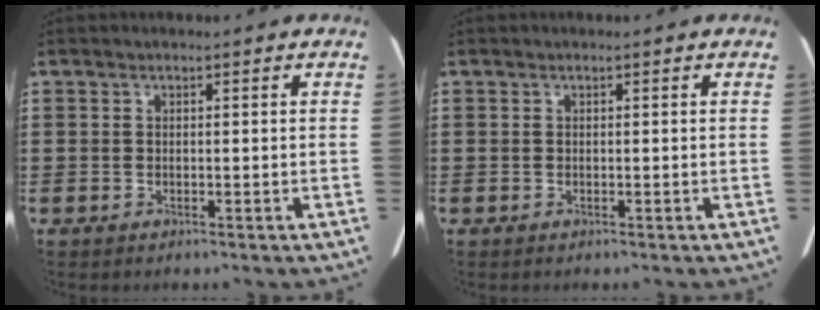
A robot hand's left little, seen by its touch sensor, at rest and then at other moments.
{"total": 0.0}